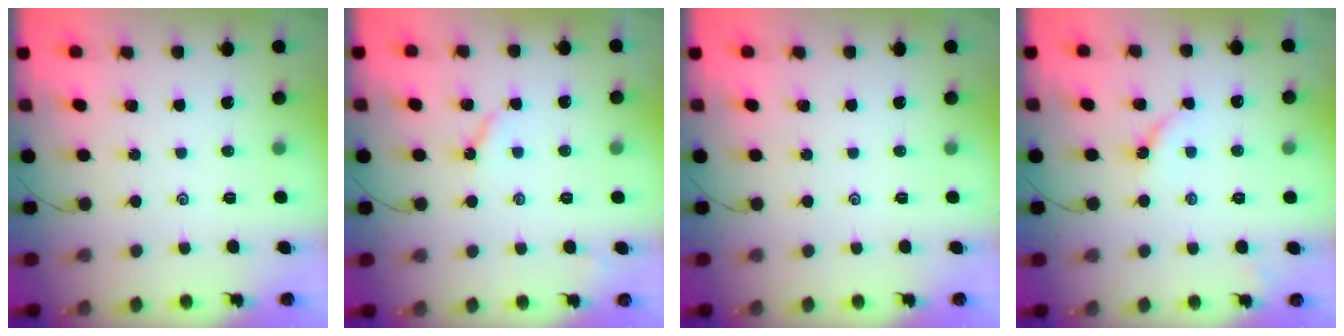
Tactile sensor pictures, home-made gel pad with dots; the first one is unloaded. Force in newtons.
{"total": 3.7, "press": 3.7, "slide": 0.4}
{"total": 0.0}
{"total": 3.3, "press": 3.3, "slide": 0.5}